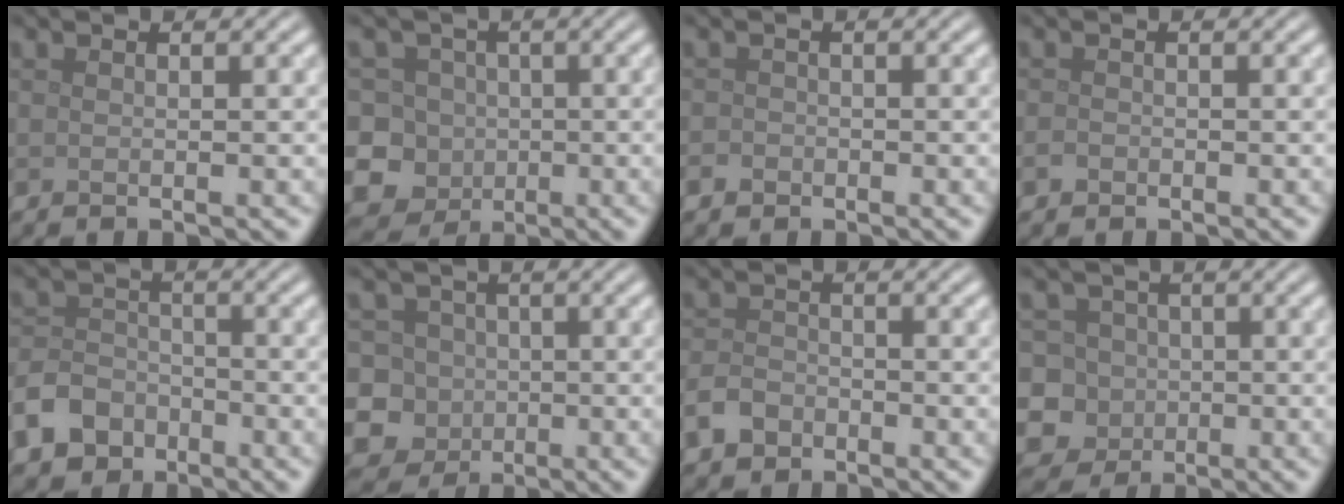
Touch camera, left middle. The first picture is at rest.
{"total": 10.4, "force": [-2.1, 9.6, 3.2], "torque": [-0.063, 0.015, -0.070]}
{"total": 1.0, "force": [-0.6, 0.8, 0.2], "torque": [0.001, -0.002, -0.014]}
{"total": 0.6, "force": [-0.4, 0.5, 0.2], "torque": [-0.003, -0.003, -0.008]}
{"total": 4.9, "force": [-3.0, 3.5, 1.7], "torque": [-0.034, -0.004, -0.065]}
{"total": 8.6, "force": [-1.1, 8.1, 2.8], "torque": [-0.055, 0.024, -0.060]}
{"total": 2.5, "force": [-1.6, 1.6, 0.9], "torque": [-0.015, 0.001, -0.040]}
{"total": 7.5, "force": [-0.5, 7.1, 2.5], "torque": [-0.049, 0.029, -0.049]}